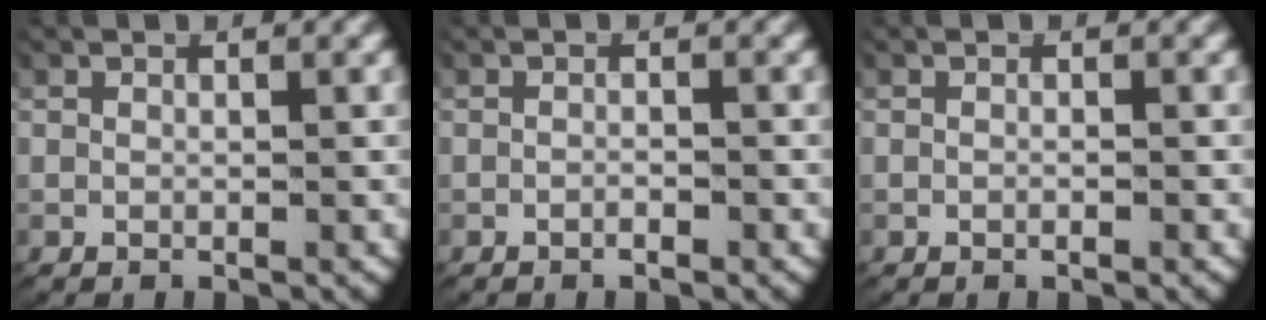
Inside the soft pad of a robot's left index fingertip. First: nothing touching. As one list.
[{"total": 1.0, "force": [-0.8, 0.2, 0.5], "torque": [-0.009, 0.001, -0.016]}, {"total": 0.6, "force": [-0.5, 0.1, 0.3], "torque": [-0.007, 0.002, -0.010]}]